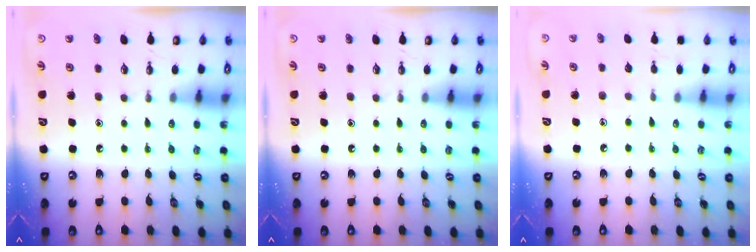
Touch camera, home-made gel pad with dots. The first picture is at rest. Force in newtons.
{"total": 0.0}
{"total": 4.6, "press": 4.5, "slide": 0.6}